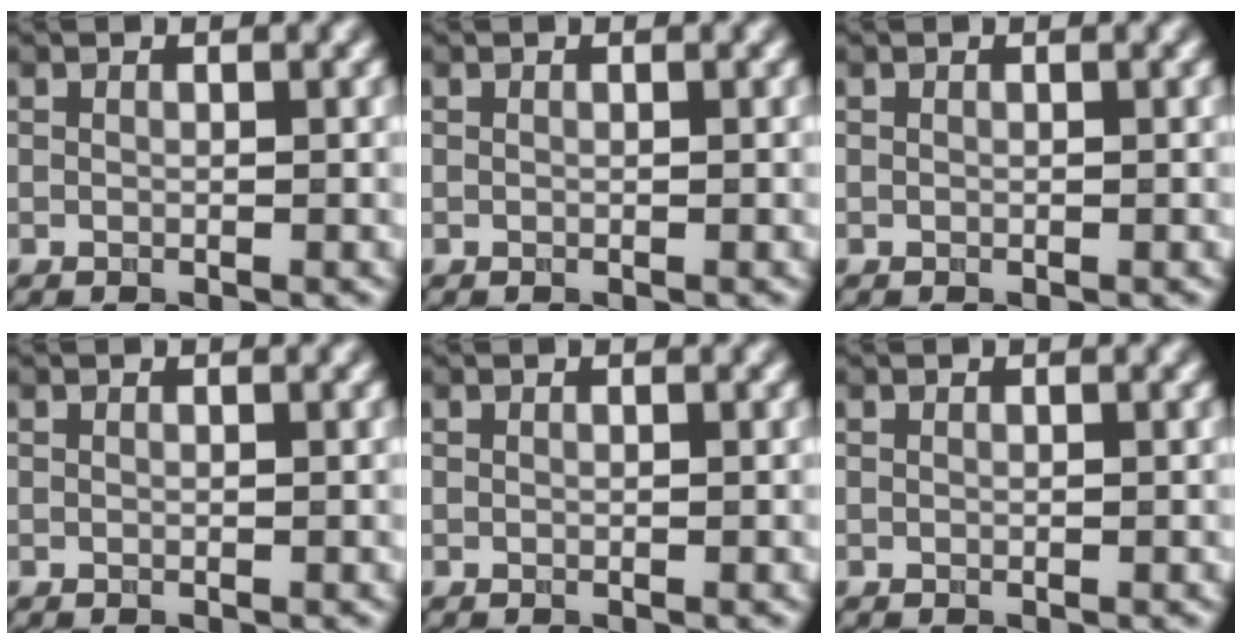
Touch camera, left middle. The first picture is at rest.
{"total": 0.0}
{"total": 0.0}
{"total": 0.0}
{"total": 0.0}
{"total": 0.0}